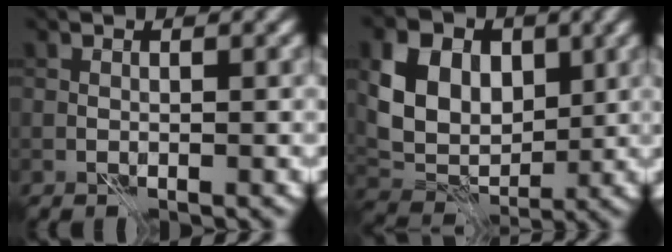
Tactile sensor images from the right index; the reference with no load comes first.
{"total": 7.0, "force": [2.4, 5.2, 4.1], "torque": [-0.085, -0.006, 0.034]}